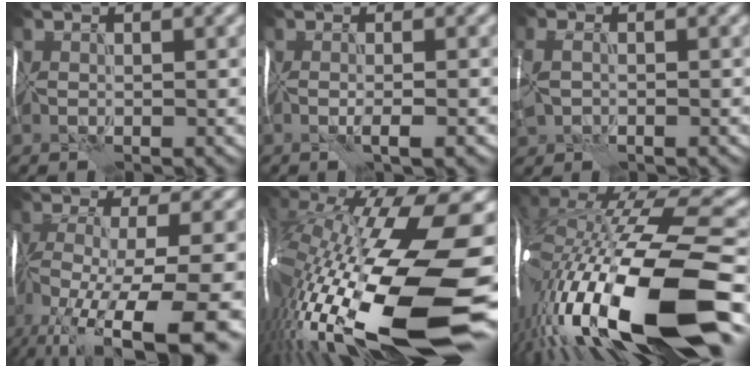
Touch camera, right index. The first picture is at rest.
{"total": 1.5, "force": [-0.8, 0.1, 1.3], "torque": [-0.022, -0.001, -0.009]}
{"total": 4.5, "force": [-0.5, 2.7, 3.5], "torque": [-0.095, -0.003, 0.001]}
{"total": 14.5, "force": [-8.2, 4.5, 11.1], "torque": [-0.244, -0.022, -0.104]}
{"total": 19.2, "force": [-4.6, 6.1, 17.6], "torque": [-0.348, -0.029, -0.068]}
{"total": 17.4, "force": [-5.5, 5.5, 15.5], "torque": [-0.301, -0.016, -0.085]}